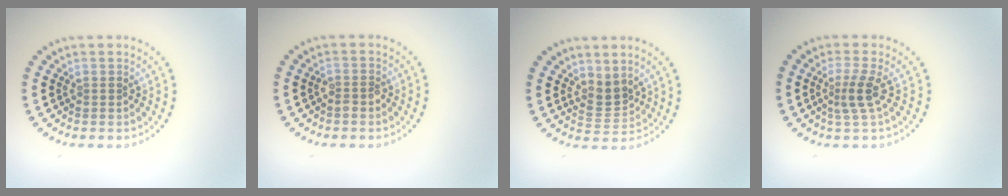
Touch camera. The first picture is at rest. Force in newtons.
{"total": 1.1, "press": 1.0, "slide": 0.4}
{"total": 2.3, "press": 1.8, "slide": 1.5}
{"total": 2.4, "press": 1.7, "slide": 1.7}